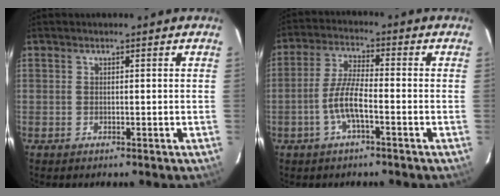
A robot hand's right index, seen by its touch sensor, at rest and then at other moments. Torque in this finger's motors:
{"motor_torque": [1.44, -0.62, 0.69, 0.18]}